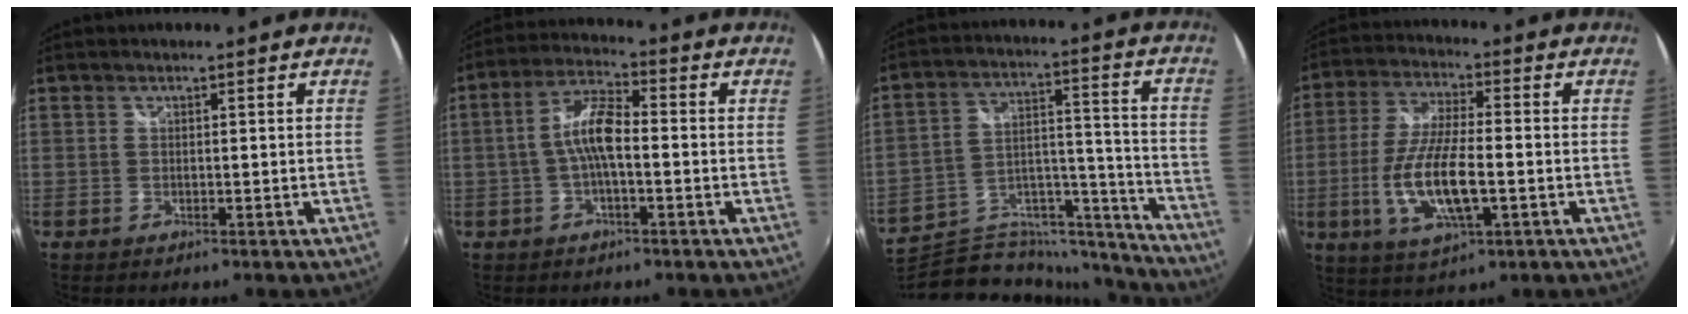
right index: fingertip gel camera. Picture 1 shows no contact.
{"total": 7.4, "force": [-1.3, 1.9, 7.0], "torque": [-0.152, 0.018, -0.027]}
{"total": 23.0, "force": [-20.0, 8.3, 7.8], "torque": [-0.128, 0.044, -0.290]}
{"total": 13.3, "force": [-3.2, 4.2, 12.2], "torque": [-0.251, -0.010, -0.060]}